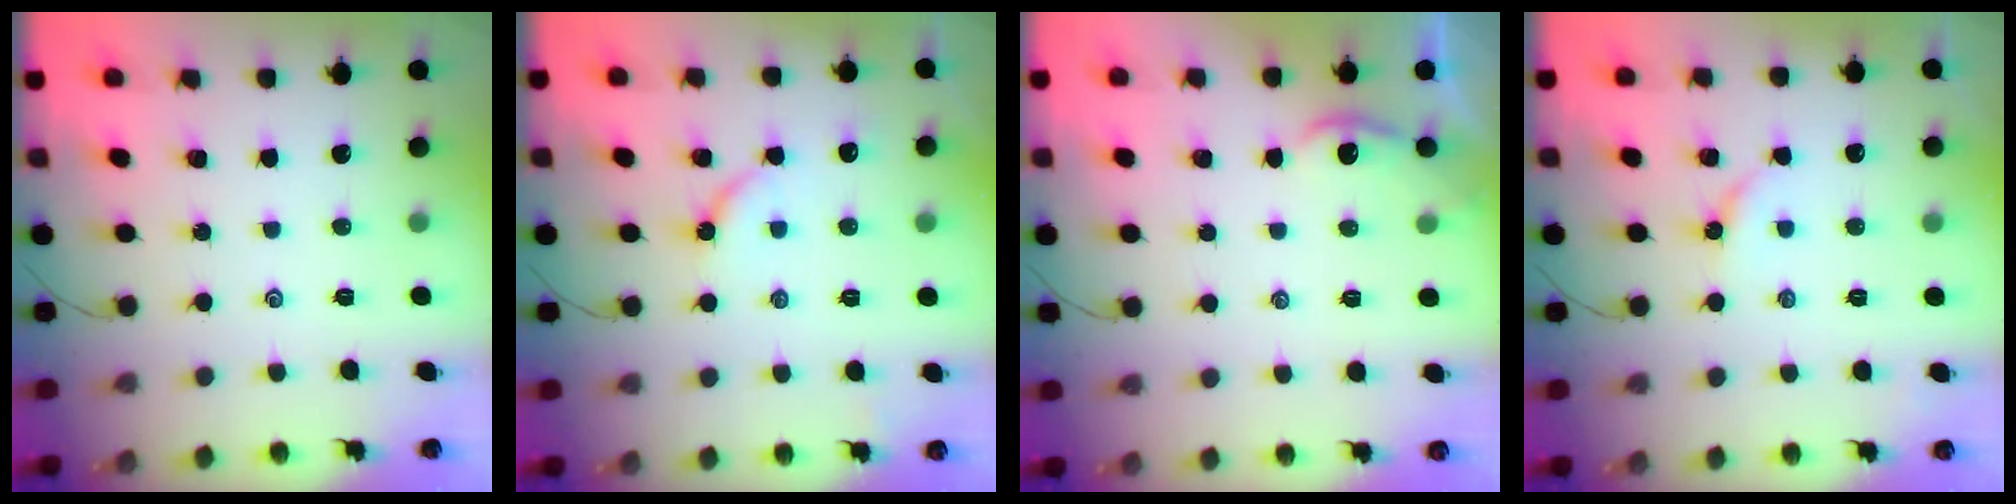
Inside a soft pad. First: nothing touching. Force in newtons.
{"total": 5.0, "press": 5.0, "slide": 0.6}
{"total": 2.0, "press": 2.0, "slide": 0.1}
{"total": 2.9, "press": 2.9, "slide": 0.3}